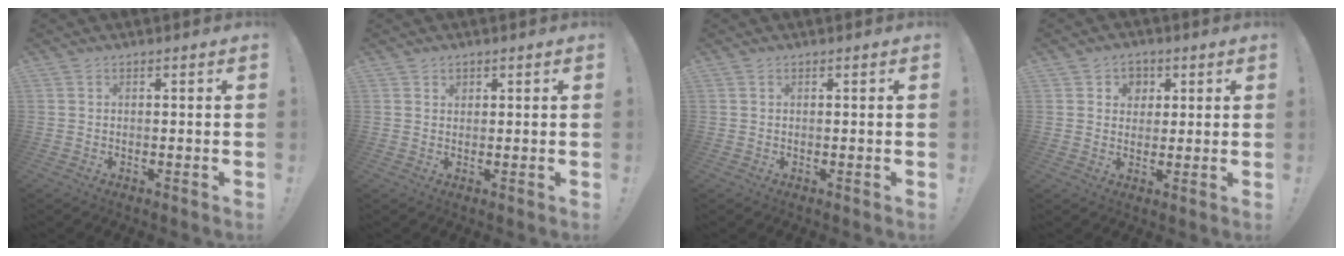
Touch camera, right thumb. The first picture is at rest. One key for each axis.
{"total": 1.4, "fx": 1.0, "fy": 1.0, "fz": 0.2, "tx": 0.012, "ty": -0.008, "tz": 0.015}
{"total": 0.0}
{"total": 5.3, "fx": 1.6, "fy": 5.0, "fz": 1.0, "tx": -0.004, "ty": -0.014, "tz": 0.029}